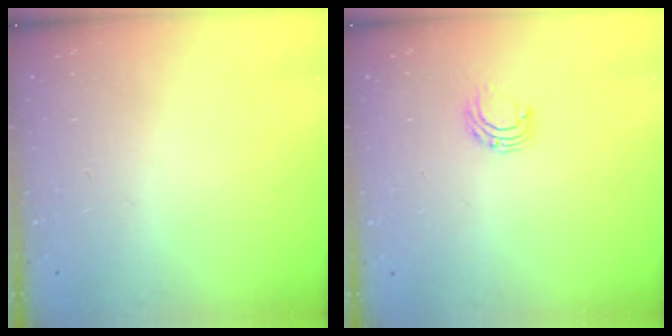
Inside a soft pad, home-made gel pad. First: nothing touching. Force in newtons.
{"total": 5.1, "press": 5.1, "slide": 0.4}